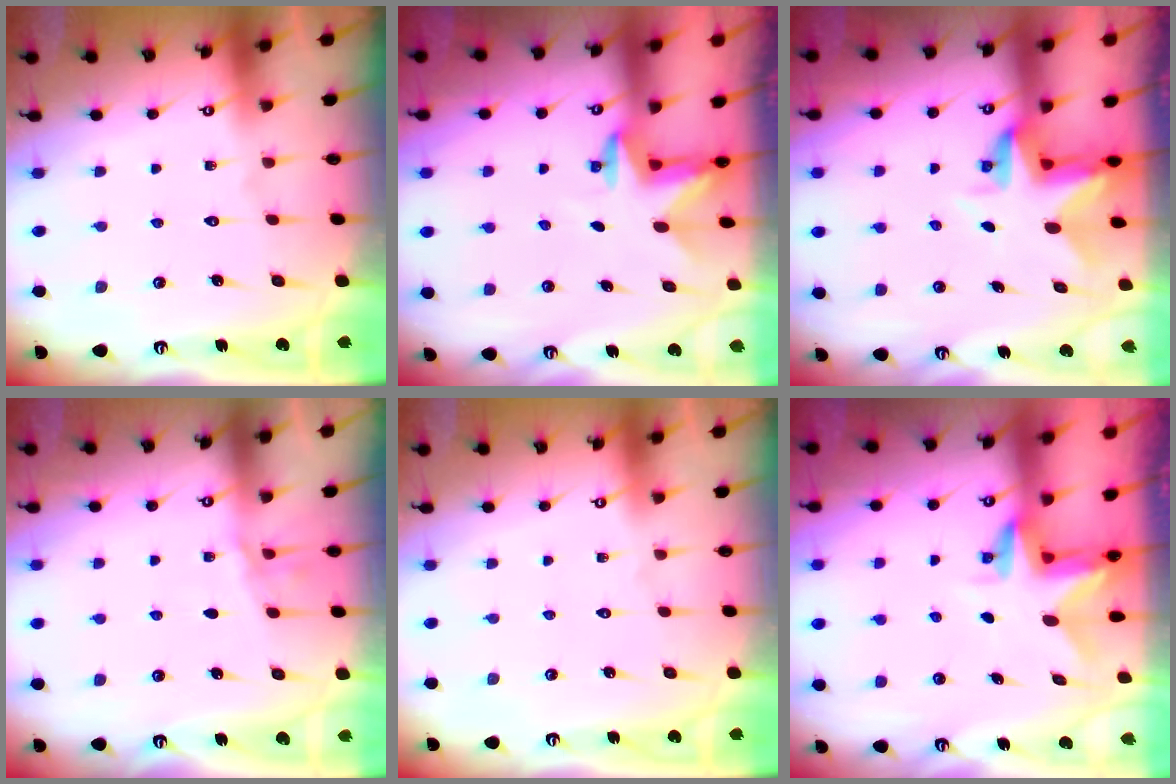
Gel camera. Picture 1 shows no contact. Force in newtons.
{"total": 2.9, "press": 2.8, "slide": 0.6}
{"total": 3.6, "press": 3.6, "slide": 0.1}
{"total": 2.6, "press": 2.6, "slide": 0.4}
{"total": 0.0}
{"total": 3.2, "press": 3.2, "slide": 0.2}